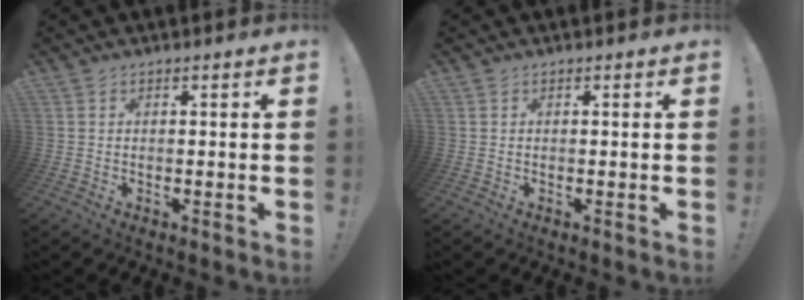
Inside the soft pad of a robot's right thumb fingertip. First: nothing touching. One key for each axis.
{"total": 0.0}